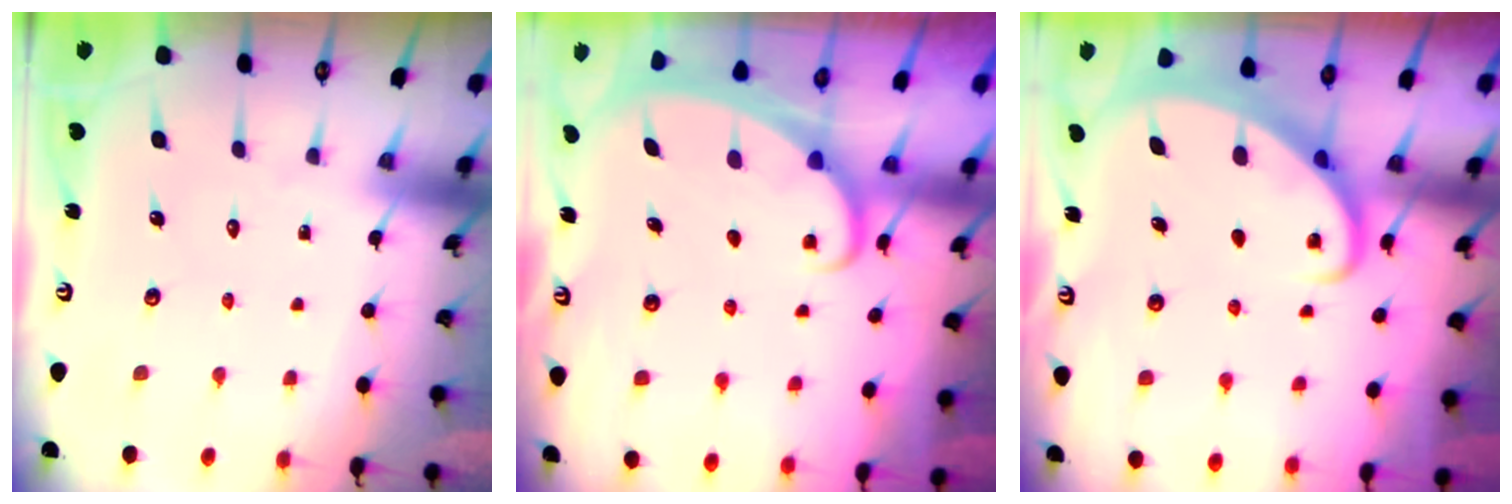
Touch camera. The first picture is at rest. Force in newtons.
{"total": 2.4, "press": 2.4, "slide": 0.3}
{"total": 2.3, "press": 2.3, "slide": 0.3}